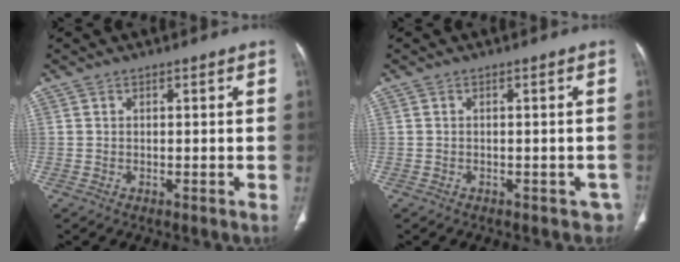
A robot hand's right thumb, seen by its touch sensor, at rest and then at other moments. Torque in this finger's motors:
{"motor_torque": [0.96, 0.33, -0.19, -0.05, 0.01]}